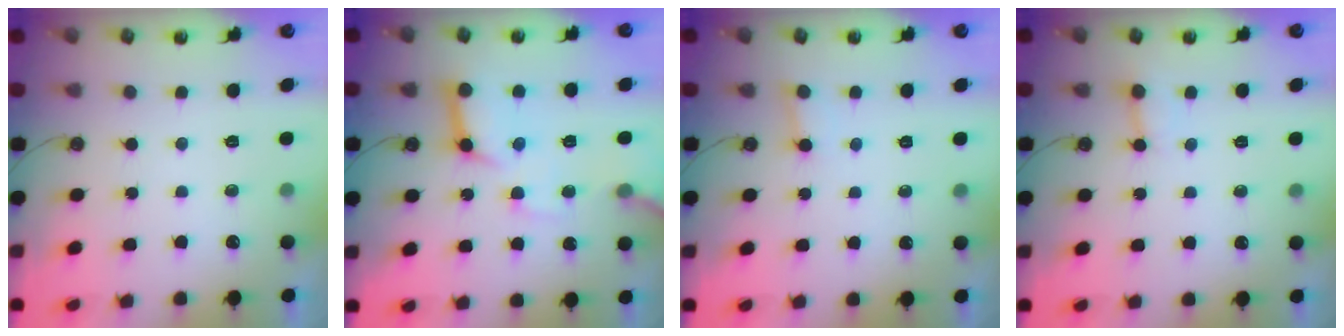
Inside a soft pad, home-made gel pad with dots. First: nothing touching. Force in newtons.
{"total": 14.4, "press": 14.3, "slide": 1.7}
{"total": 2.6, "press": 2.6, "slide": 0.1}
{"total": 5.6, "press": 5.6, "slide": 0.5}